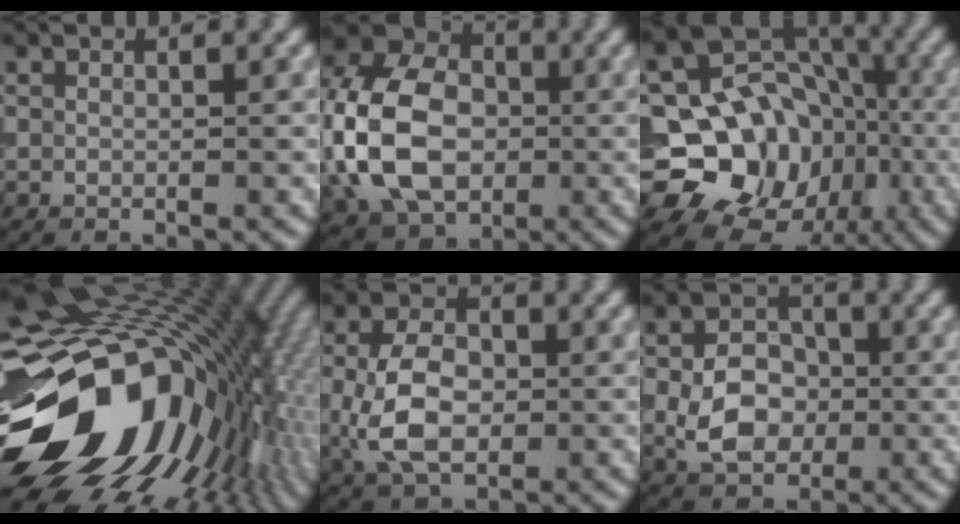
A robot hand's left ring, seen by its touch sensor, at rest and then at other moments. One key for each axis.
{"total": 12.7, "fx": -1.2, "fy": 9.2, "fz": 8.7, "tx": -0.203, "ty": 0.005, "tz": -0.034}
{"total": 14.6, "fx": -4.3, "fy": 12.7, "fz": 5.8, "tx": -0.092, "ty": -0.012, "tz": -0.100}
{"total": 19.5, "fx": -1.5, "fy": 13.7, "fz": 13.7, "tx": -0.234, "ty": -0.026, "tz": -0.015}
{"total": 6.4, "fx": -0.4, "fy": 4.3, "fz": 4.8, "tx": -0.106, "ty": -0.003, "tz": -0.010}
{"total": 5.8, "fx": -1.0, "fy": 4.3, "fz": 3.8, "tx": -0.073, "ty": 0.000, "tz": -0.021}